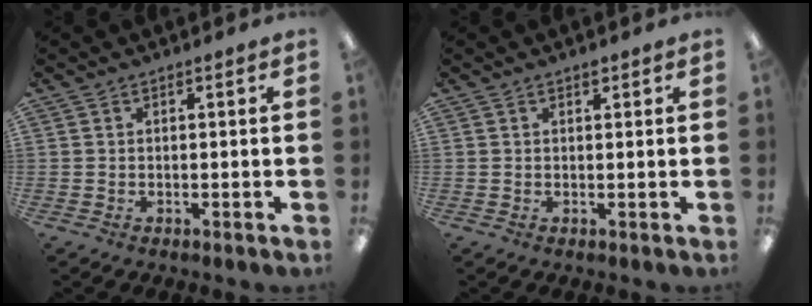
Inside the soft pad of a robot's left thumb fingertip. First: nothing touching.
{"total": 1.2, "force": [1.0, 0.4, 0.5], "torque": [-0.004, -0.003, 0.016]}